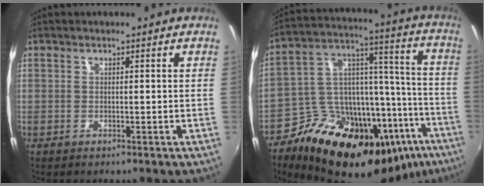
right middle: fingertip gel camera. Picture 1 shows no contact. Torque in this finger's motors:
{"motor_torque": [1.31, -0.83, 0.42, 0.21]}